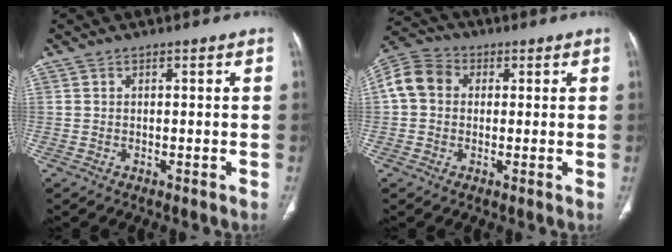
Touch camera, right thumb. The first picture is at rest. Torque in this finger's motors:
{"motor_torque": [0.19, 0.18, 0.30, -0.32, 0.05]}